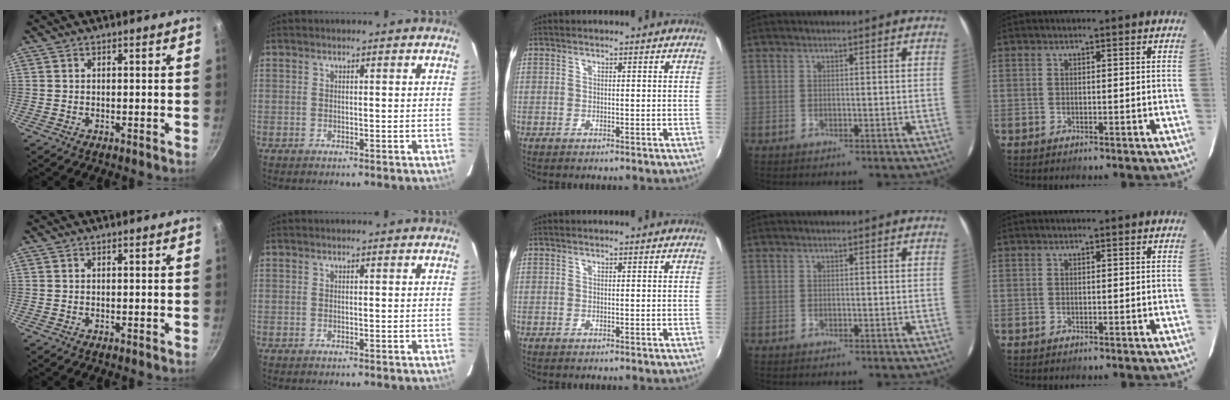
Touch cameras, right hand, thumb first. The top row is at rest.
{}